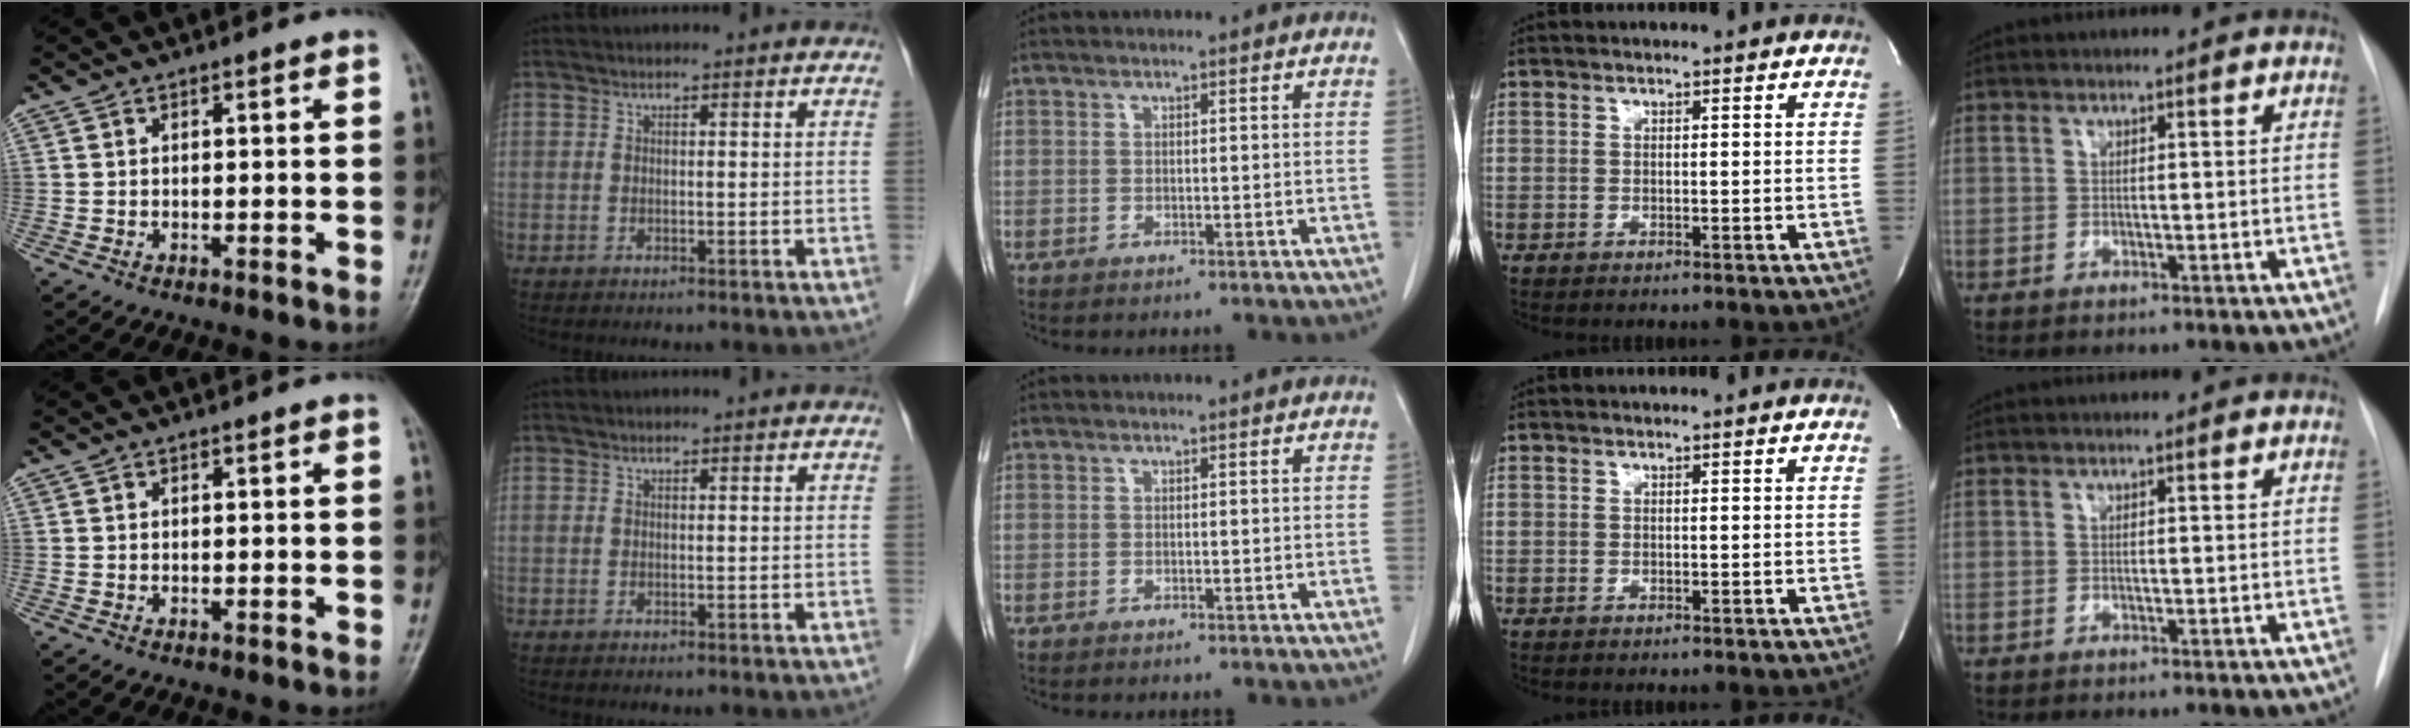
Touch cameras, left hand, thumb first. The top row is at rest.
{}